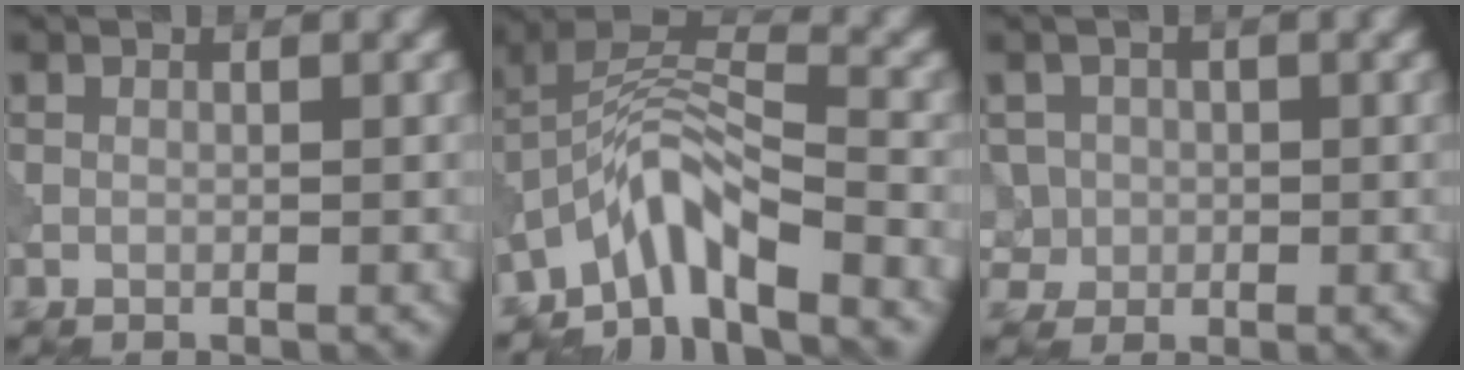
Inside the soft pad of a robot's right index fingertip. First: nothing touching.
{"total": 6.3, "force": [-4.6, 1.7, 4.1], "torque": [-0.066, 0.011, -0.095]}
{"total": 3.6, "force": [-0.5, 3.4, 1.1], "torque": [-0.013, 0.024, -0.018]}